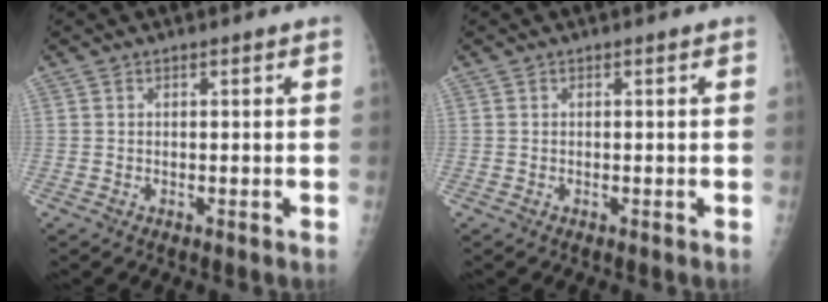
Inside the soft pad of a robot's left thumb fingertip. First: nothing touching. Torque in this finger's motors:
{"motor_torque": [0.00, 0.00, -0.09, -0.12, 0.00]}